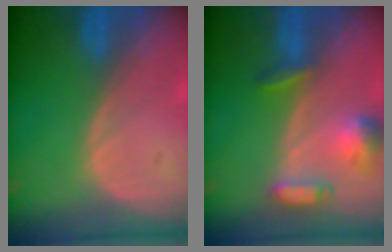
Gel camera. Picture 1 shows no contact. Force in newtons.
{"total": 6.5, "press": 6.3, "slide": 1.8}